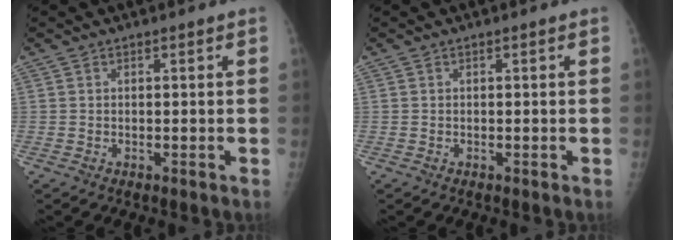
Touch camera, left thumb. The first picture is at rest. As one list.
[{"total": 0.0}]